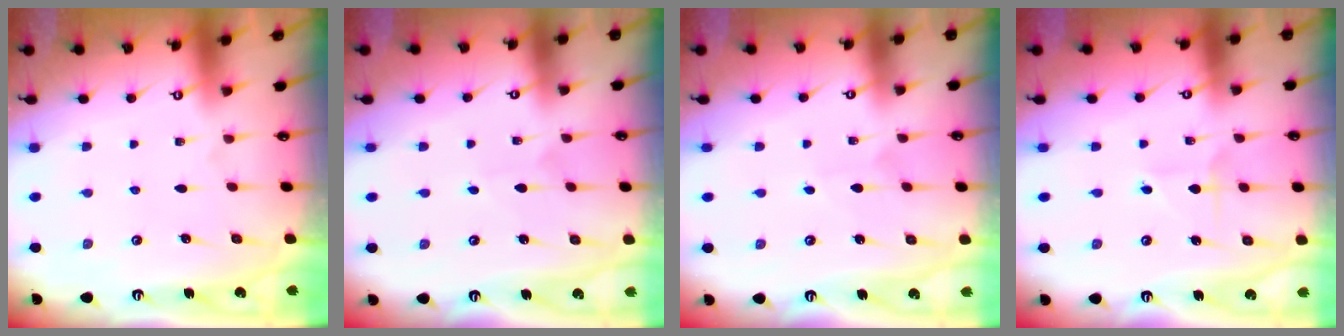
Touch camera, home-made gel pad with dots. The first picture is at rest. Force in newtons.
{"total": 1.3, "press": 1.3, "slide": 0.1}
{"total": 1.3, "press": 1.3, "slide": 0.1}
{"total": 2.5, "press": 2.5, "slide": 0.2}